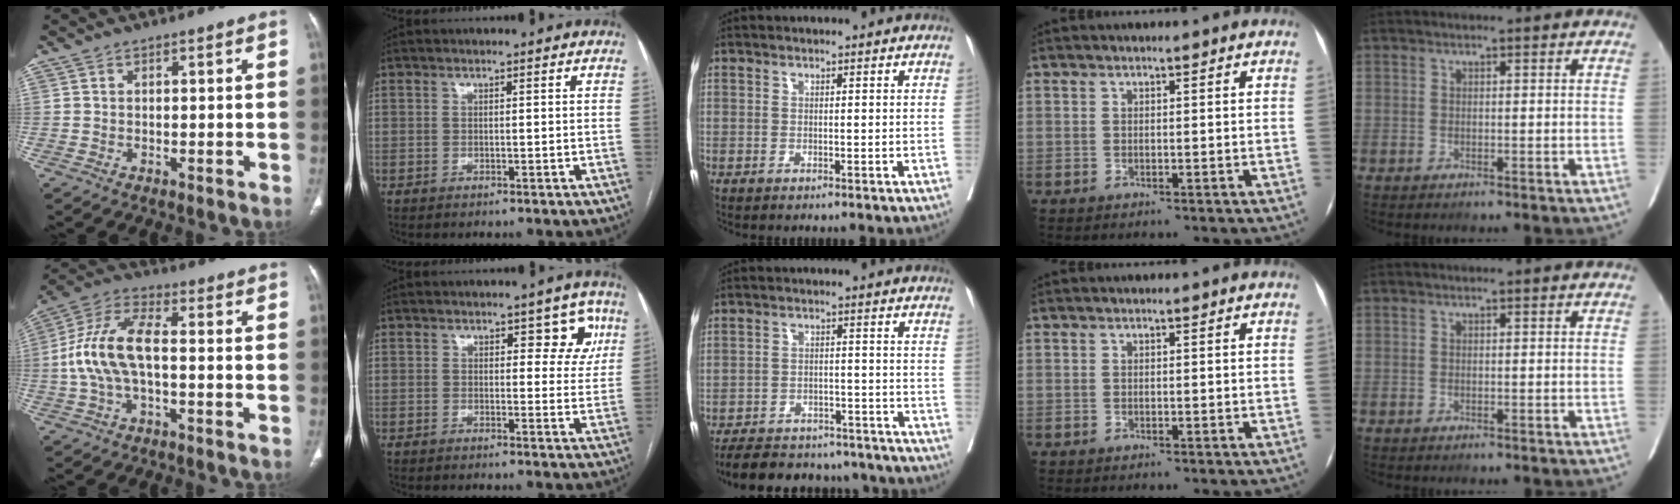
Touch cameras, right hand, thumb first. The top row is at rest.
{"thumb": {"total": 11.9, "force": [-1.0, 5.6, 10.4], "torque": [-0.229, 0.038, -0.021]}, "index": {"total": 5.1, "force": [2.2, 2.9, 3.5], "torque": [-0.018, 0.010, 0.020]}, "middle": {"total": 17.5, "force": [-15.7, 5.6, 5.2], "torque": [-0.109, 0.006, -0.208]}}